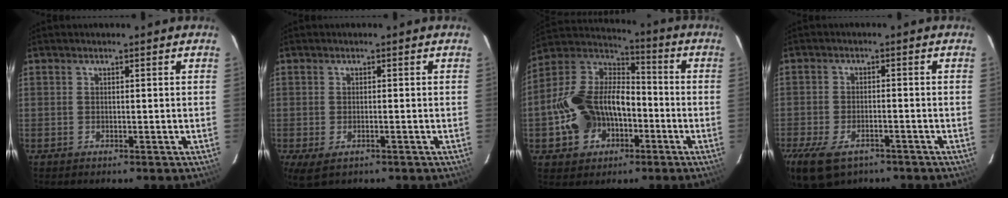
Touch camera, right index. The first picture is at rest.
{"total": 4.6, "force": [-2.6, 1.7, 3.5], "torque": [-0.073, -0.016, -0.038]}
{"total": 17.3, "force": [-5.1, 12.6, 10.7], "torque": [-0.244, 0.031, -0.080]}
{"total": 12.9, "force": [-8.3, 6.5, 7.4], "torque": [-0.190, -0.036, -0.142]}